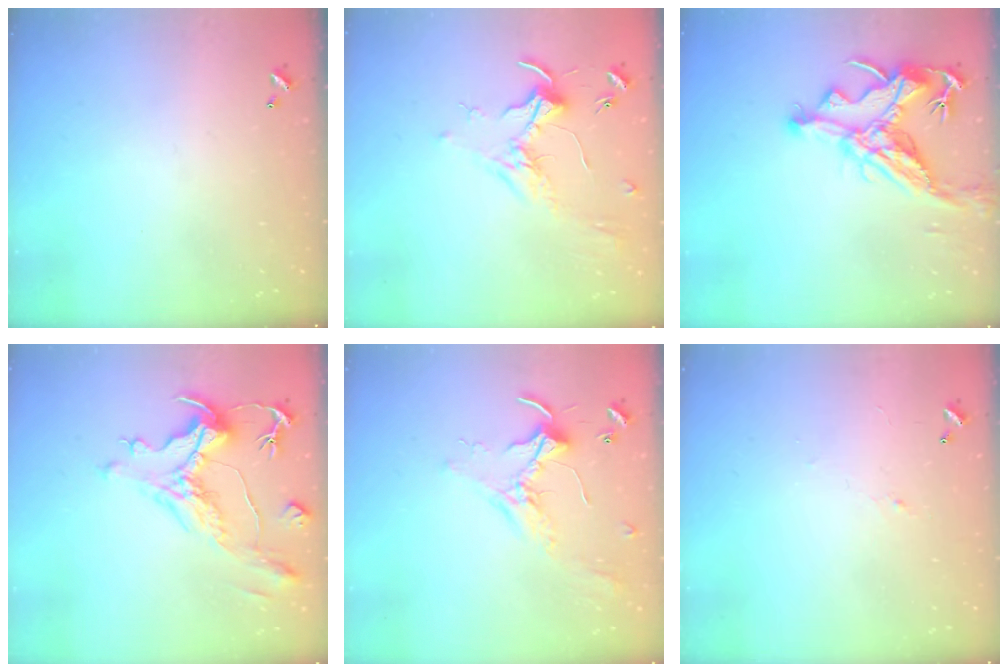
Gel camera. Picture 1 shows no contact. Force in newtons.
{"total": 1.7, "press": 1.5, "slide": 0.8}
{"total": 13.7, "press": 13.6, "slide": 1.8}
{"total": 2.0, "press": 1.0, "slide": 1.7}
{"total": 2.1, "press": 2.1, "slide": 0.4}
{"total": 1.2, "press": 1.1, "slide": 0.5}